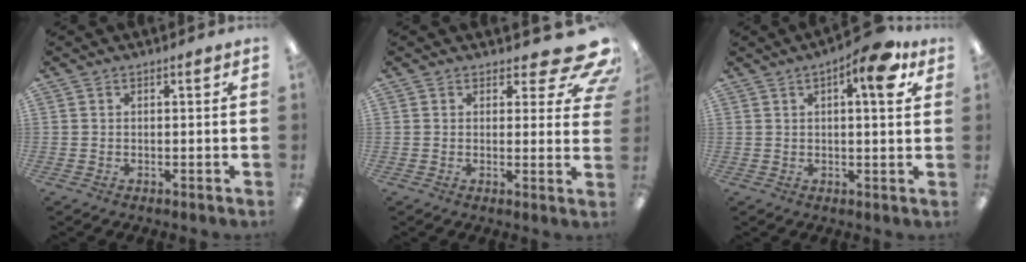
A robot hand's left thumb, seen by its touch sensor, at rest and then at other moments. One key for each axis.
{"total": 9.8, "fx": 6.4, "fy": 3.7, "fz": 6.3, "tx": -0.073, "ty": -0.038, "tz": 0.112}
{"total": 9.1, "fx": 4.2, "fy": 2.8, "fz": 7.6, "tx": -0.104, "ty": -0.012, "tz": 0.062}